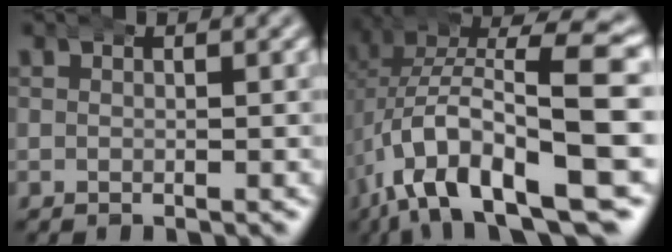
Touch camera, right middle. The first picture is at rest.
{"total": 13.4, "force": [-5.0, 5.8, 11.0], "torque": [-0.194, -0.028, -0.055]}